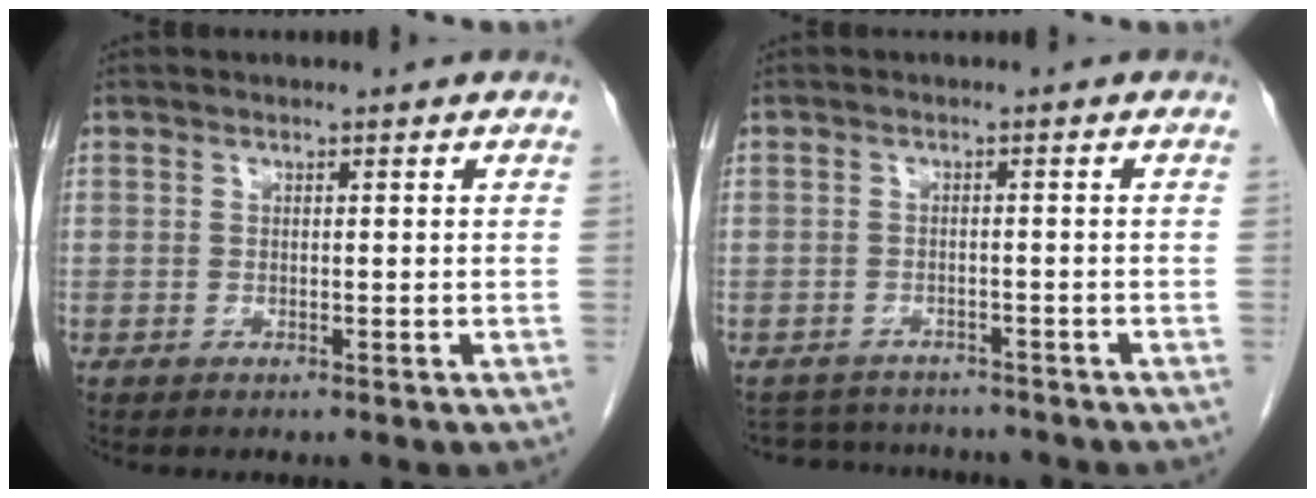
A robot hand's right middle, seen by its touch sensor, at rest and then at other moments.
{"total": 7.0, "force": [-6.7, 1.9, 0.9], "torque": [-0.011, 0.009, -0.091]}